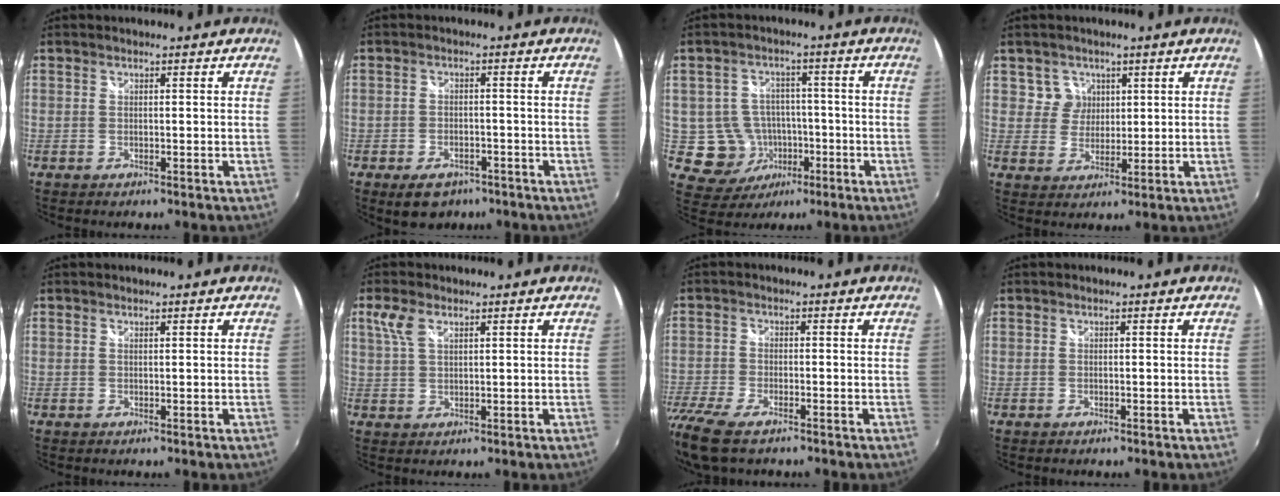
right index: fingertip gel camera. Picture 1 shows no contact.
{"total": 6.5, "force": [-4.4, 3.8, 2.9], "torque": [-0.065, -0.004, -0.059]}
{"total": 9.5, "force": [-2.8, 8.8, 2.5], "torque": [-0.072, 0.016, -0.025]}
{"total": 4.2, "force": [1.6, 3.9, 0.2], "torque": [0.004, 0.011, 0.028]}
{"total": 0.0}
{"total": 4.1, "force": [2.2, 2.0, 2.9], "torque": [-0.064, 0.008, 0.044]}
{"total": 12.7, "force": [-9.1, 4.4, 7.6], "torque": [-0.186, -0.061, -0.168]}
{"total": 0.0}